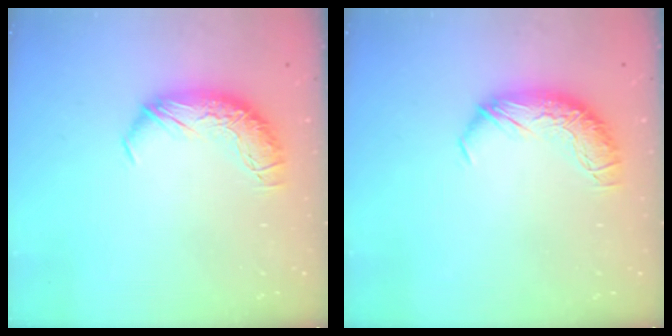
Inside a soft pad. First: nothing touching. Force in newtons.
{"total": 0.0}